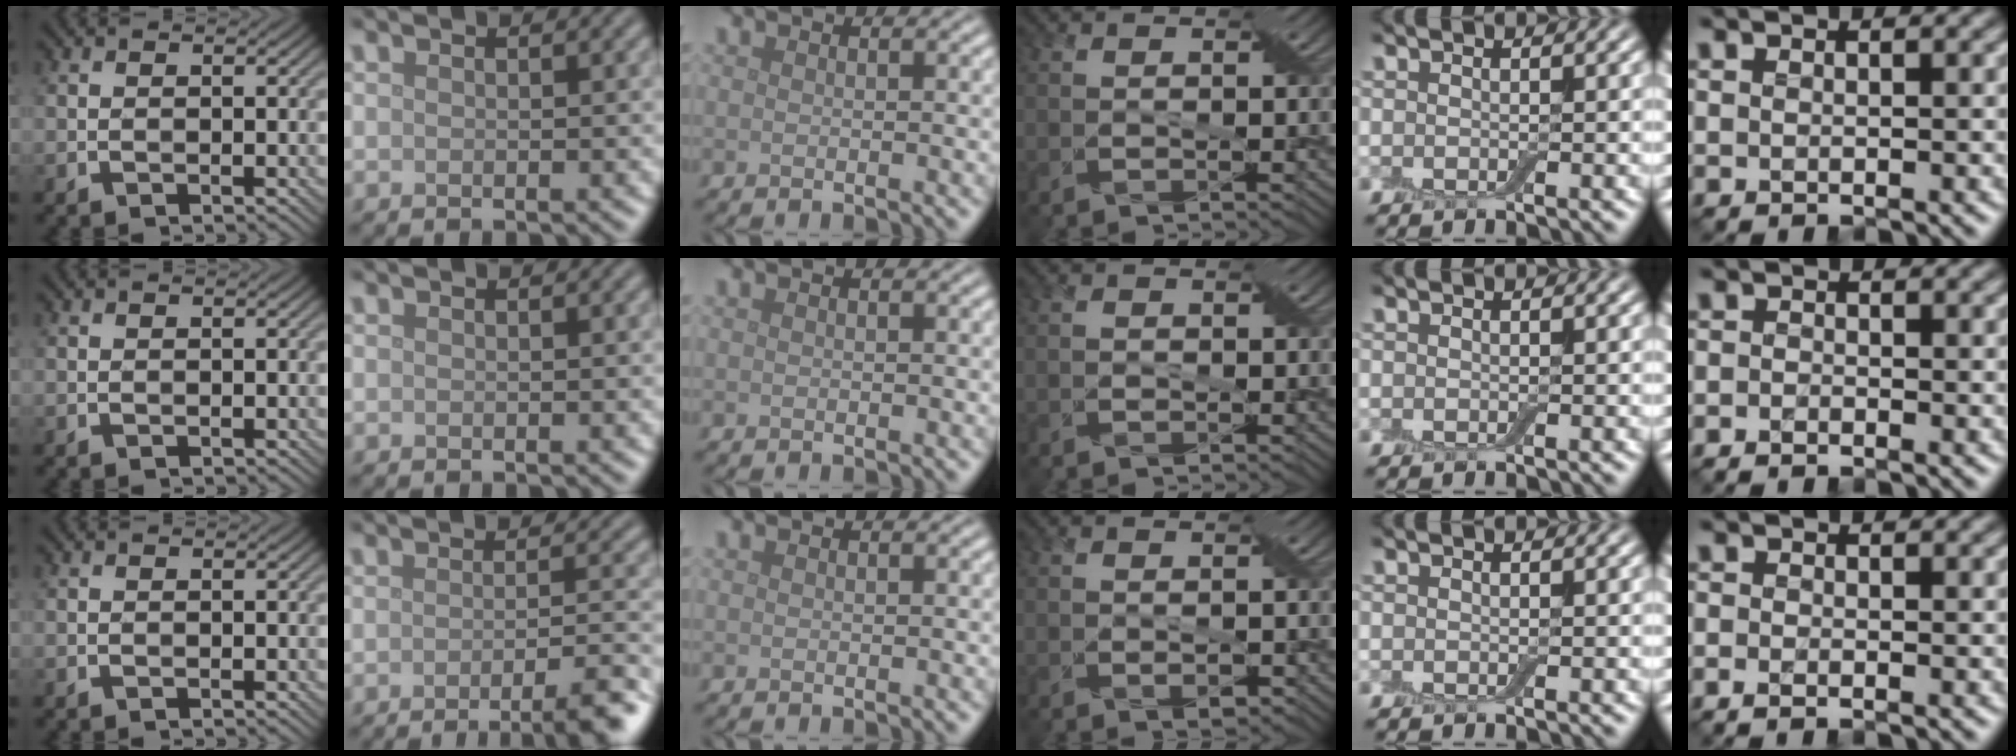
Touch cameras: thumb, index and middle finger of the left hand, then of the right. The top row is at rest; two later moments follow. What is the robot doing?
{"motion": "cut", "object": "cling film"}